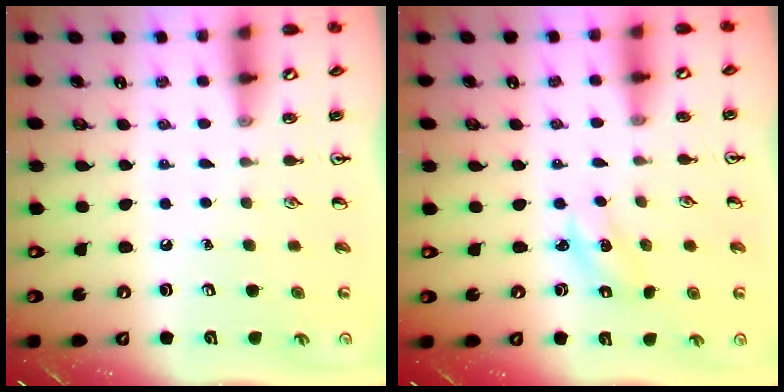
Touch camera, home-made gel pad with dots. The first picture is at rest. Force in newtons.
{"total": 2.3, "press": 2.2, "slide": 0.4}